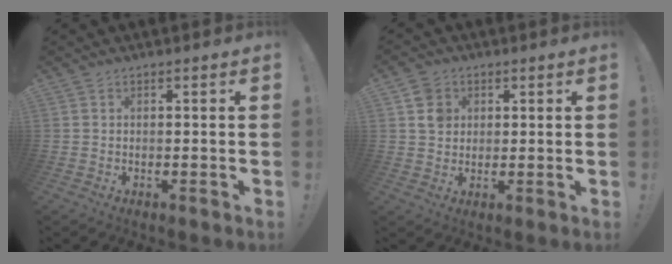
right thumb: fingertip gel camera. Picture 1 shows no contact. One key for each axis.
{"total": 5.7, "fx": 2.1, "fy": 4.9, "fz": 1.9, "tx": -0.026, "ty": -0.001, "tz": 0.040}